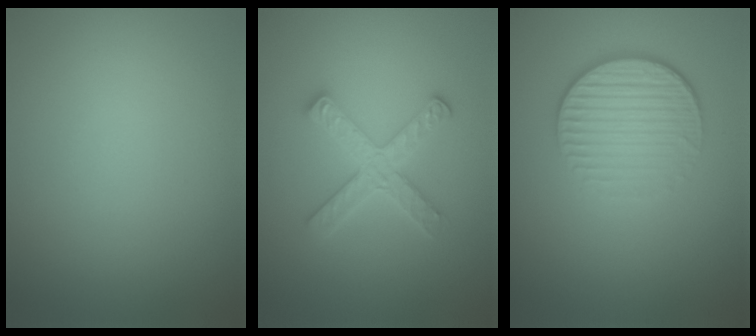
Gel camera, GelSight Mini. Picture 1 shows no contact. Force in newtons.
{"total": 2.9, "press": 2.9, "slide": 0.5}
{"total": 4.3, "press": 2.9, "slide": 3.2}